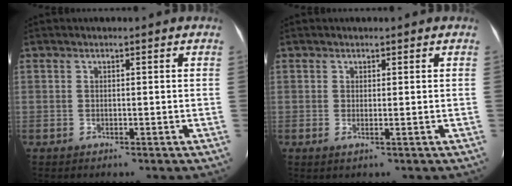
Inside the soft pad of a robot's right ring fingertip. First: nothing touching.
{"total": 0.8, "force": [0.3, -0.3, 0.7], "torque": [-0.017, -0.003, 0.003]}